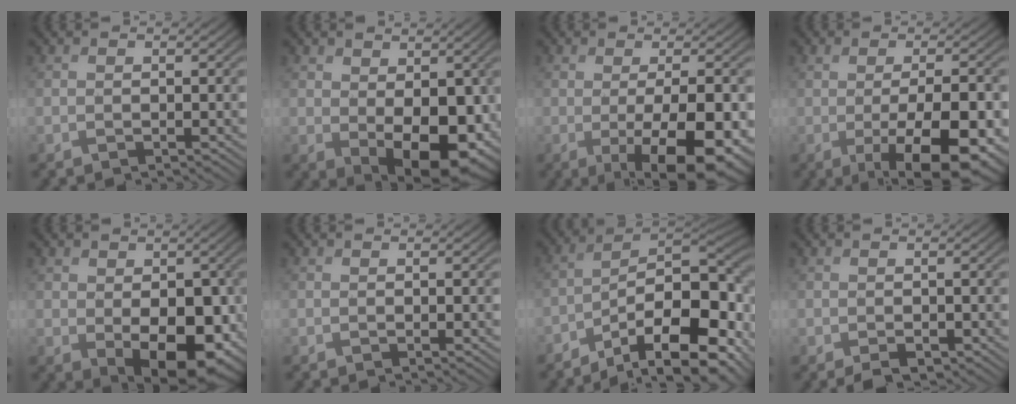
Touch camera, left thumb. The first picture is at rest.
{"total": 10.8, "force": [-0.8, 6.8, 8.4], "torque": [-0.133, -0.035, 0.002]}
{"total": 10.0, "force": [-2.2, 3.3, 9.2], "torque": [-0.124, -0.013, -0.020]}
{"total": 11.1, "force": [-3.0, 4.2, 9.8], "torque": [-0.136, -0.014, -0.034]}
{"total": 10.5, "force": [-1.9, 6.6, 8.0], "torque": [-0.119, -0.035, -0.017]}
{"total": 0.0}
{"total": 16.6, "force": [-7.8, 6.9, 12.9], "torque": [-0.201, -0.016, -0.132]}
{"total": 1.9, "force": [-1.0, 1.1, 1.1], "torque": [-0.023, -0.009, -0.016]}